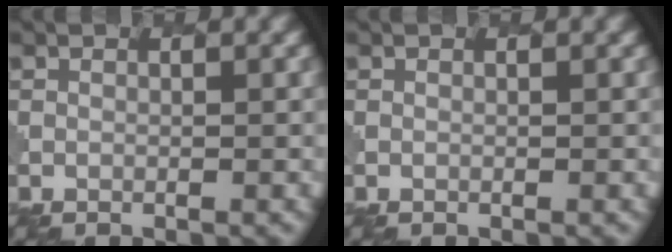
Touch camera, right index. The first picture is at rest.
{"total": 0.0}